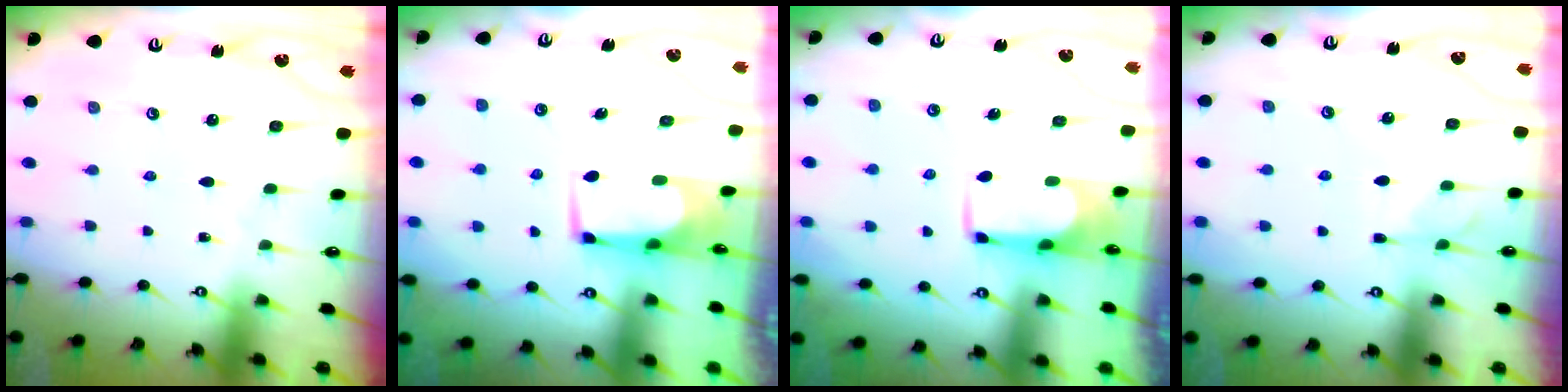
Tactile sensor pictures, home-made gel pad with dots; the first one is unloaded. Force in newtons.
{"total": 1.0, "press": 0.9, "slide": 0.2}
{"total": 0.9, "press": 0.9, "slide": 0.0}
{"total": 1.3, "press": 0.7, "slide": 1.2}